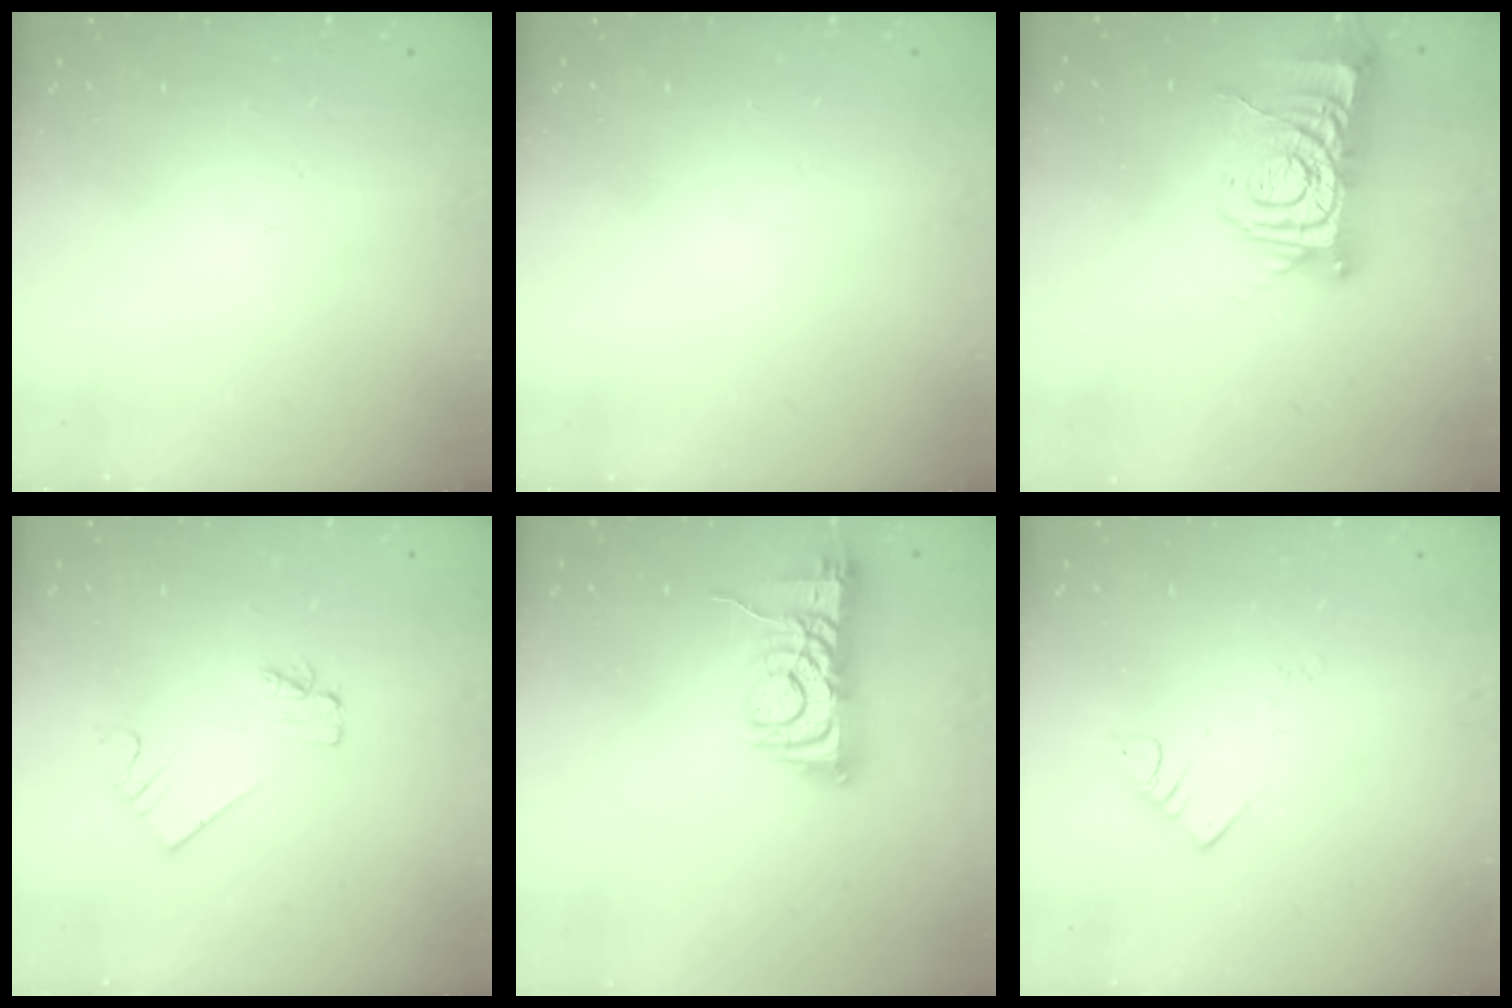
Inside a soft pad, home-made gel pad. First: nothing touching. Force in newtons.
{"total": 0.0}
{"total": 11.5, "press": 11.4, "slide": 1.4}
{"total": 2.0, "press": 2.0, "slide": 0.1}
{"total": 7.6, "press": 7.5, "slide": 1.2}
{"total": 3.6, "press": 3.6, "slide": 0.6}